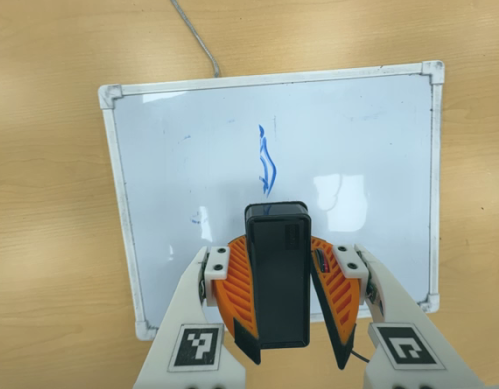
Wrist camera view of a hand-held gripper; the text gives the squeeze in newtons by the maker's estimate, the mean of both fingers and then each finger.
{"total": 9.2, "left": 9.5, "right": 8.8}